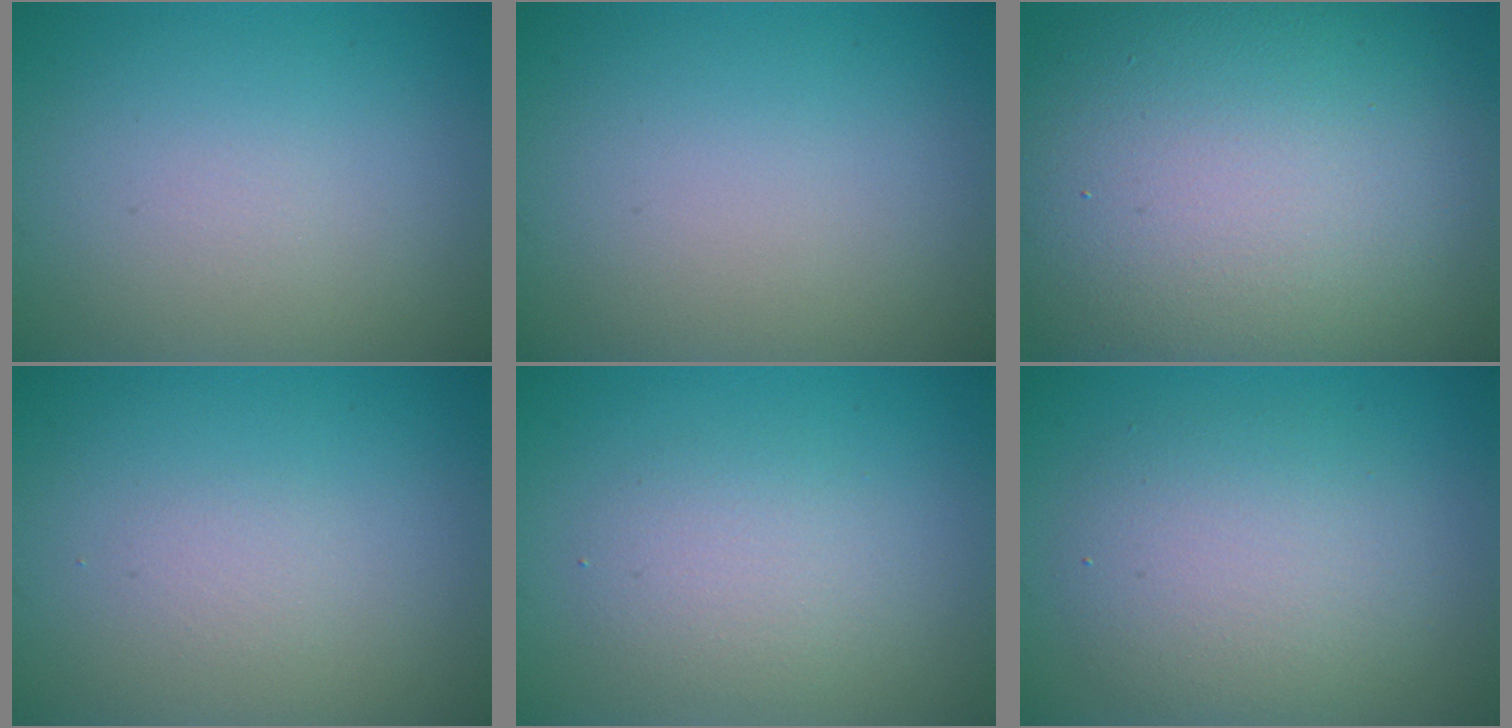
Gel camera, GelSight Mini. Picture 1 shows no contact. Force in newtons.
{"total": 0.0}
{"total": 16.7, "press": 16.6, "slide": 1.6}
{"total": 0.8, "press": 0.8, "slide": 0.1}
{"total": 2.5, "press": 2.5, "slide": 0.1}
{"total": 4.9, "press": 4.9, "slide": 0.4}